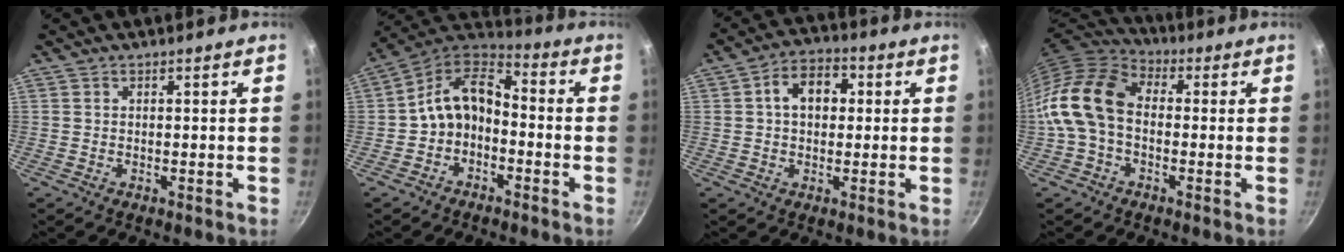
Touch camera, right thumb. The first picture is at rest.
{"total": 11.0, "force": [-2.4, 7.7, 7.5], "torque": [-0.118, 0.060, -0.058]}
{"total": 8.4, "force": [1.3, 6.0, 5.7], "torque": [-0.058, 0.018, 0.009]}
{"total": 14.5, "force": [-1.0, 10.2, 10.2], "torque": [-0.184, 0.037, -0.042]}